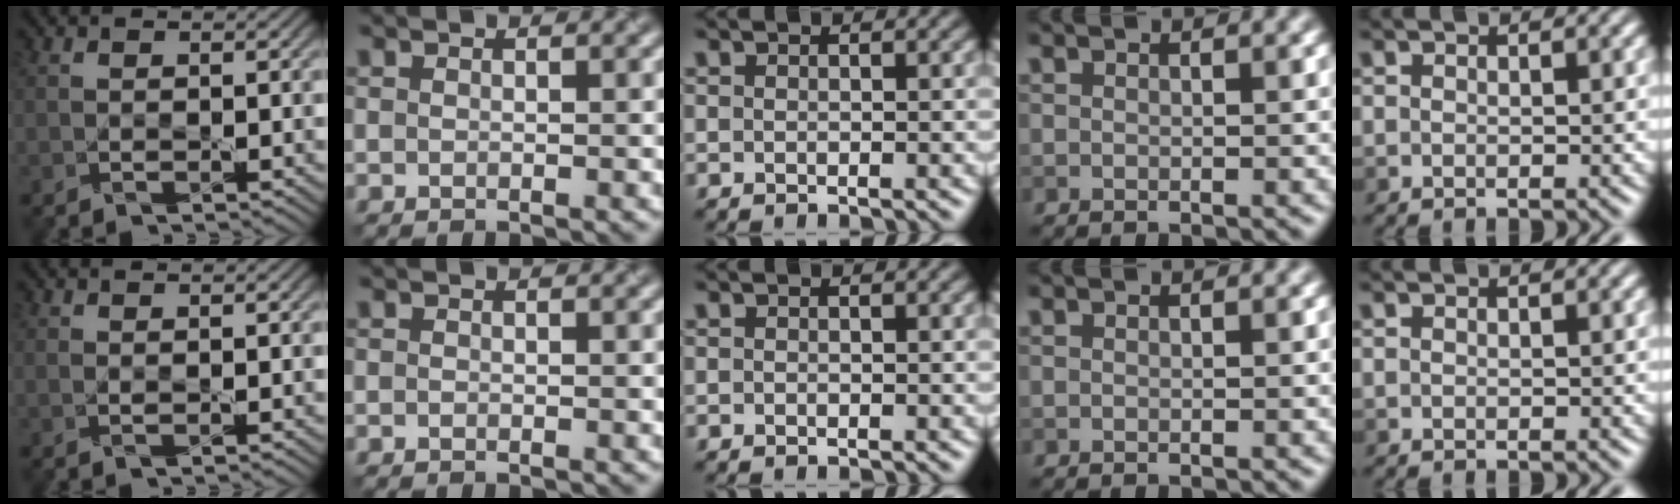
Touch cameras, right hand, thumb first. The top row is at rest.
{"thumb": {"total": 0.7, "force": [0.5, 0.0, 0.4], "torque": [-0.011, 0.002, 0.009]}}